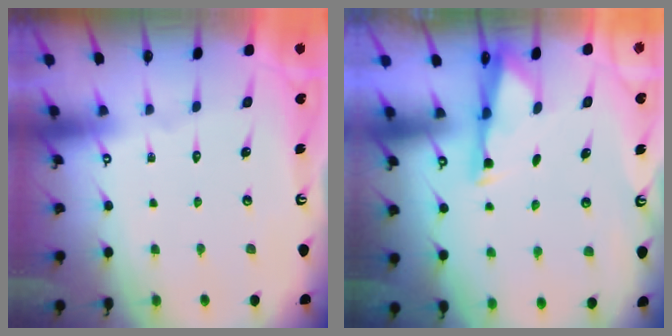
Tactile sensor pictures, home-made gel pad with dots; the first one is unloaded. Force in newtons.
{"total": 2.9, "press": 2.9, "slide": 0.6}